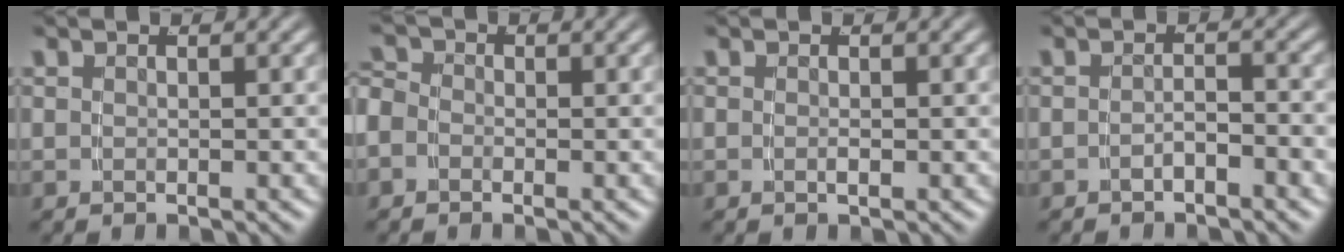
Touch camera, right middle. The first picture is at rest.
{"total": 2.7, "force": [-0.7, 2.4, 1.0], "torque": [-0.029, -0.008, -0.018]}
{"total": 0.5, "force": [-0.2, 0.2, 0.4], "torque": [-0.013, -0.003, -0.001]}
{"total": 1.7, "force": [-1.4, 0.2, 0.8], "torque": [-0.008, 0.002, -0.028]}